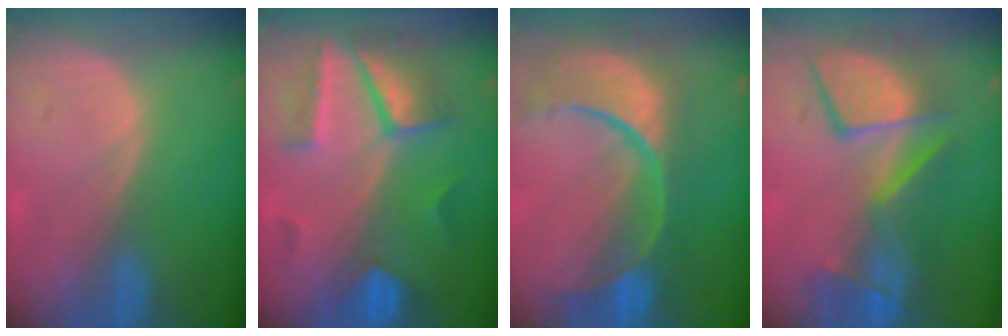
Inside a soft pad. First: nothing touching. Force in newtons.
{"total": 7.9, "press": 7.6, "slide": 2.0}
{"total": 13.8, "press": 10.9, "slide": 8.4}
{"total": 10.4, "press": 9.8, "slide": 3.4}